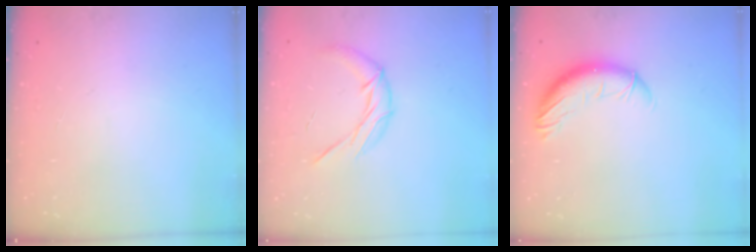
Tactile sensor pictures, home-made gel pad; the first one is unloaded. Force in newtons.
{"total": 10.4, "press": 10.4, "slide": 1.0}
{"total": 10.2, "press": 10.0, "slide": 2.0}